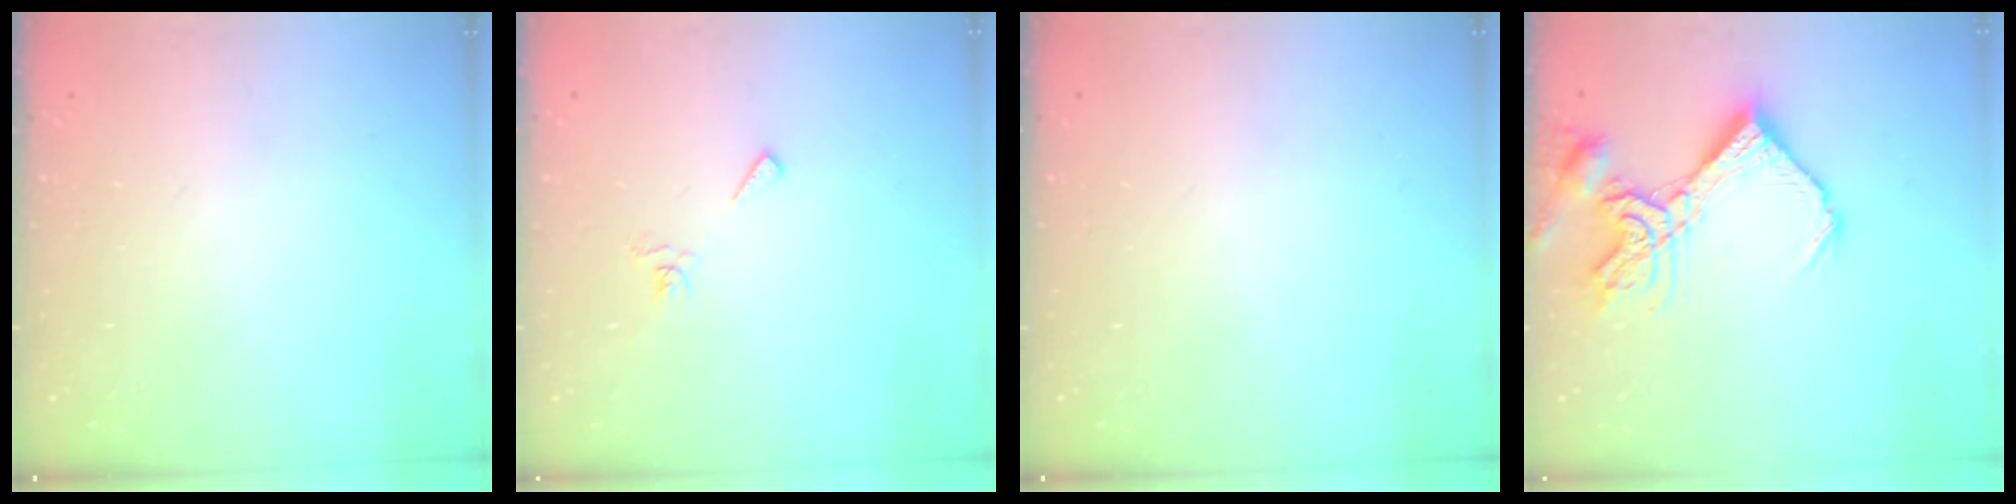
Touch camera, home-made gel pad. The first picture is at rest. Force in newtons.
{"total": 6.1, "press": 6.1, "slide": 0.6}
{"total": 0.0}
{"total": 16.3, "press": 16.2, "slide": 1.9}